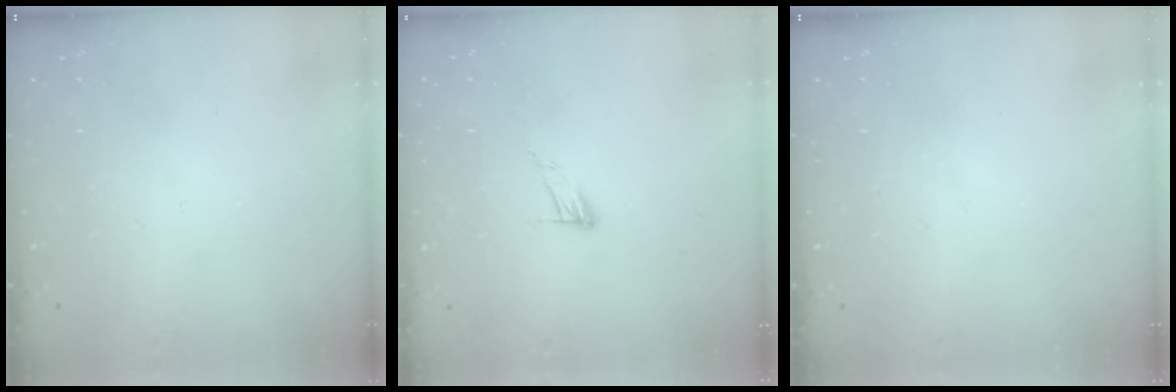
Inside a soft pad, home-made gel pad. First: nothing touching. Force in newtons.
{"total": 6.1, "press": 6.1, "slide": 0.3}
{"total": 0.0}